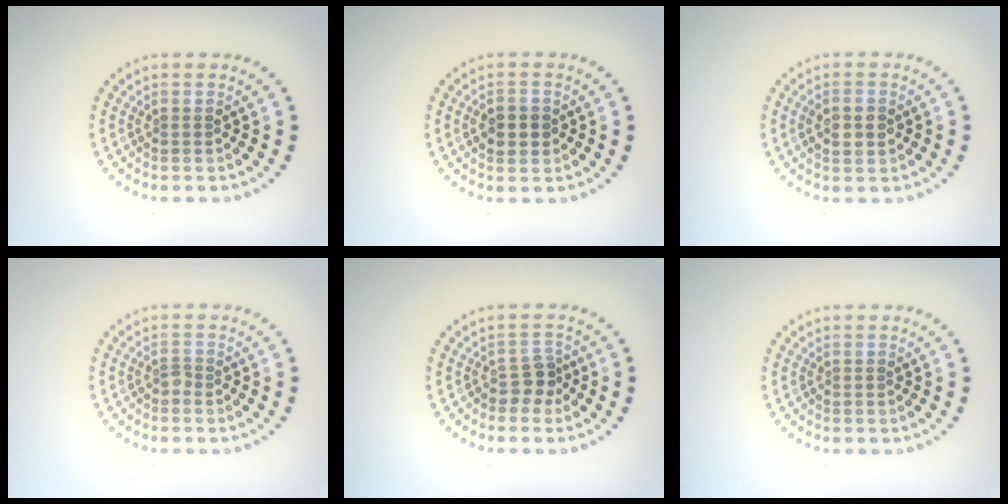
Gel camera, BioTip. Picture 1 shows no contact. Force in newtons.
{"total": 2.4, "press": 2.4, "slide": 0.3}
{"total": 2.8, "press": 2.8, "slide": 0.2}
{"total": 0.8, "press": 0.5, "slide": 0.6}
{"total": 1.9, "press": 1.6, "slide": 1.1}
{"total": 0.0}